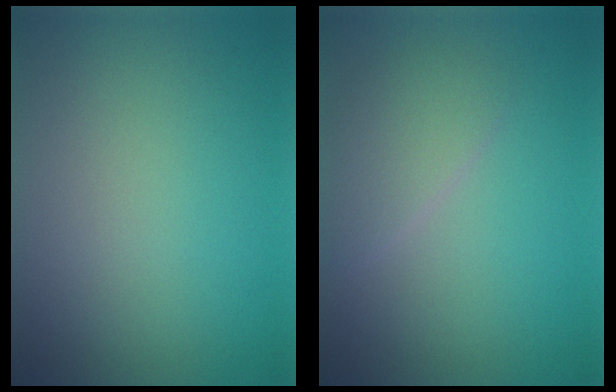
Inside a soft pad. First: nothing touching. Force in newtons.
{"total": 2.2, "press": 2.2, "slide": 0.1}